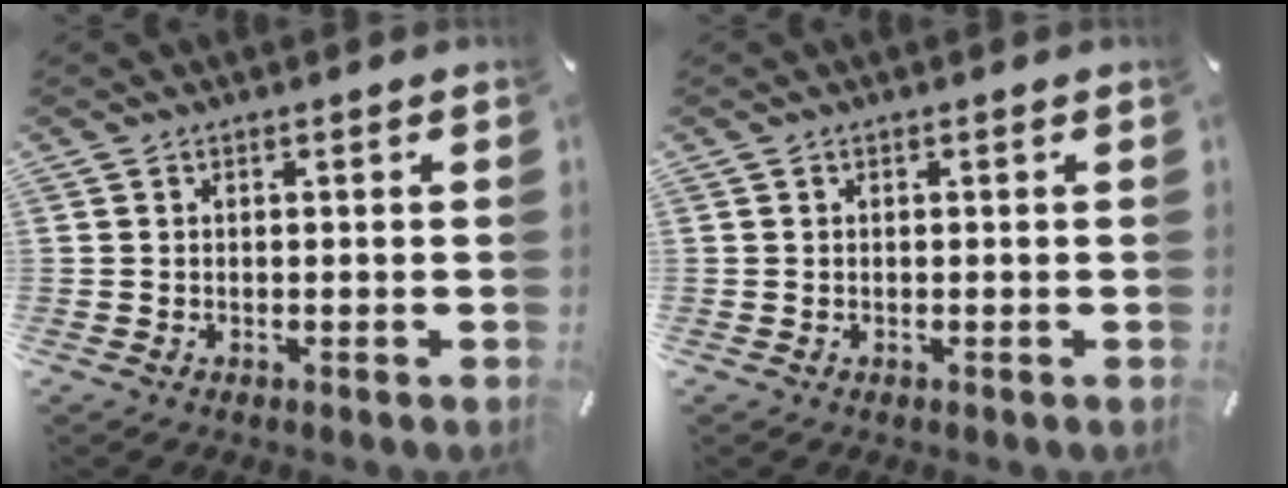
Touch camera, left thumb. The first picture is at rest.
{"total": 0.0}